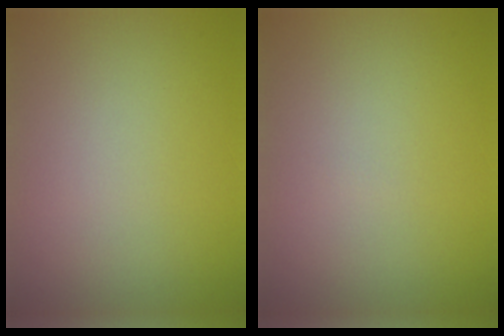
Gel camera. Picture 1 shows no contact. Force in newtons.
{"total": 0.0}